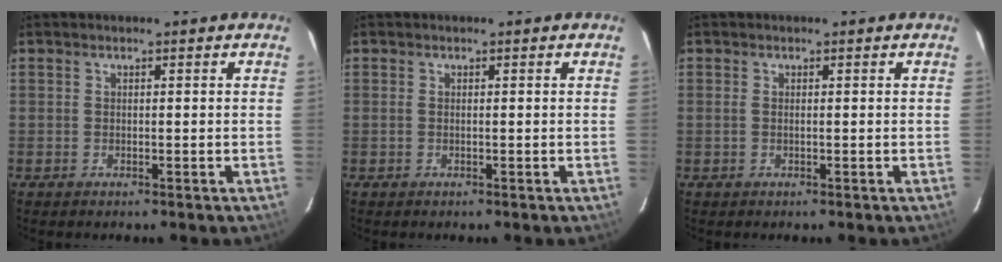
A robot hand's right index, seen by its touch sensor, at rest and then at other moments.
{"total": 0.5, "force": [0.0, 0.0, 0.5], "torque": [-0.012, 0.001, -0.002]}
{"total": 0.8, "force": [0.0, 0.0, 0.8], "torque": [-0.017, 0.000, -0.002]}